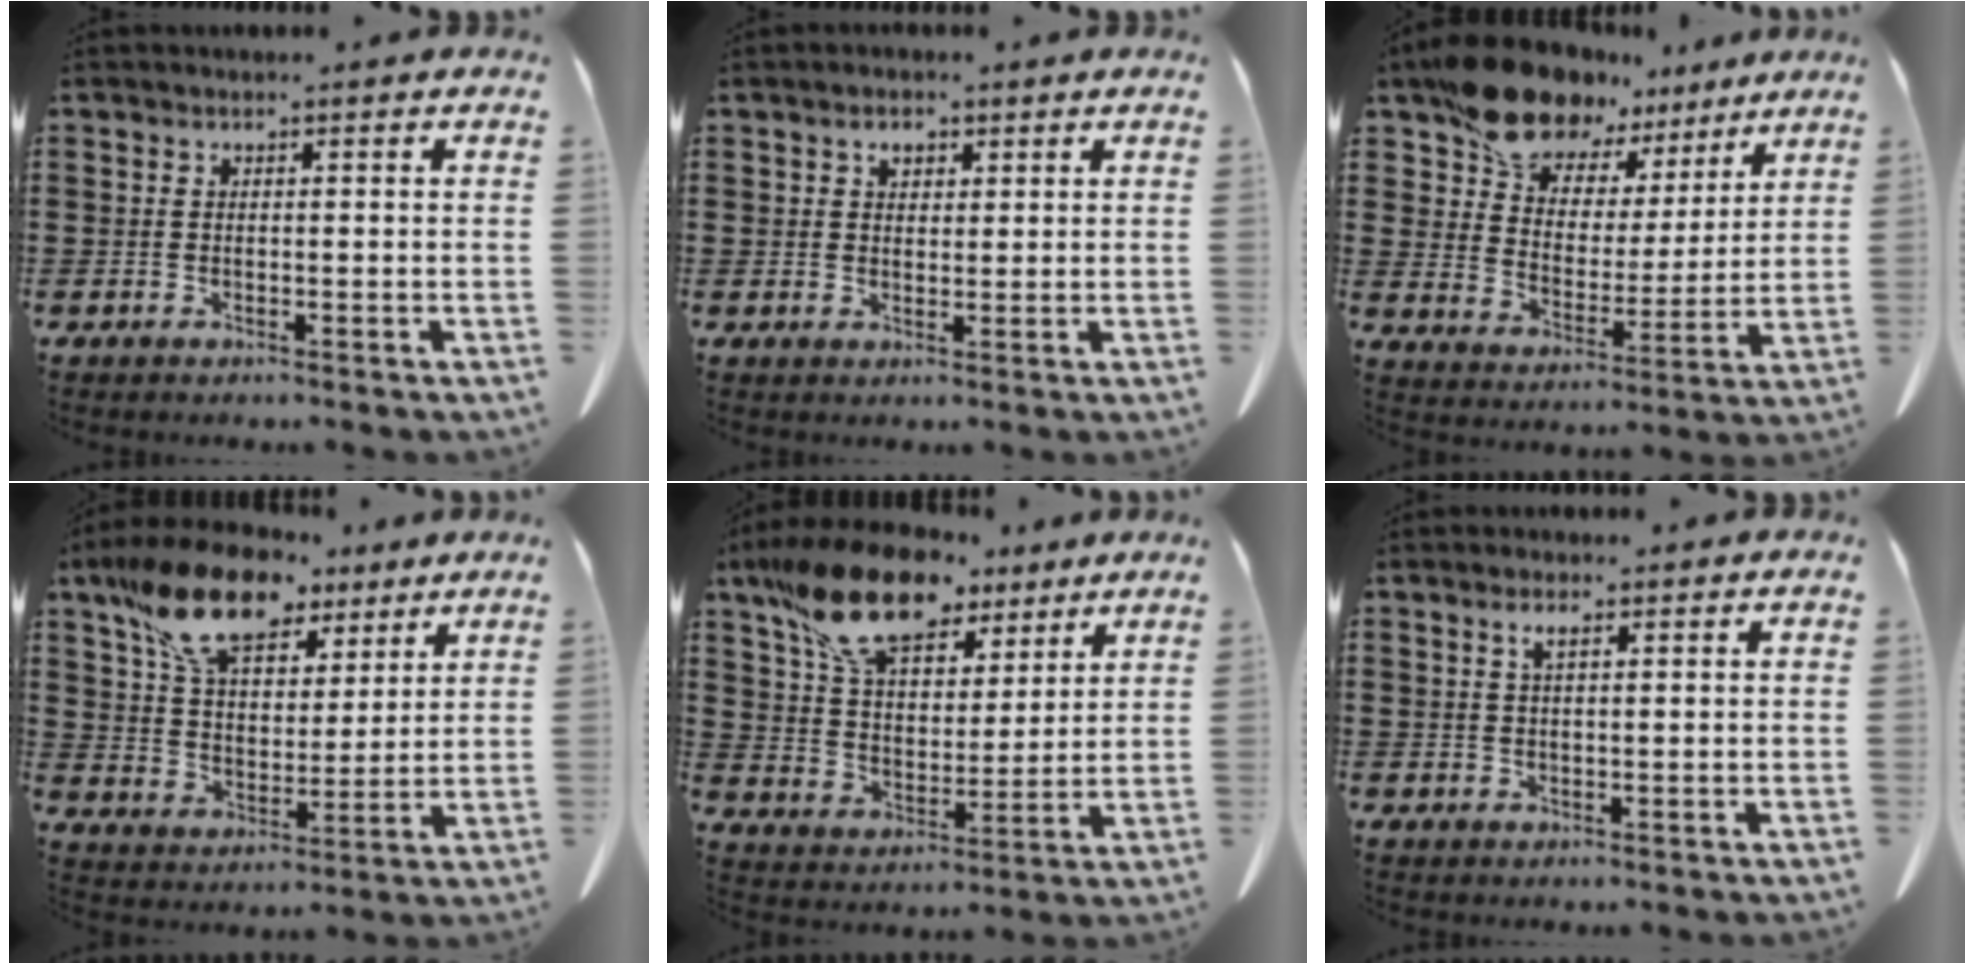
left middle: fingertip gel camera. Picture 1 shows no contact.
{"total": 2.2, "force": [1.2, 1.3, 1.2], "torque": [-0.020, 0.002, 0.020]}
{"total": 12.8, "force": [10.9, 5.8, 3.3], "torque": [-0.099, -0.063, 0.204]}
{"total": 13.4, "force": [9.5, 6.0, 7.3], "torque": [-0.157, -0.019, 0.178]}
{"total": 14.6, "force": [10.5, 6.2, 8.0], "torque": [-0.183, -0.024, 0.195]}
{"total": 1.9, "force": [1.0, 0.4, 1.5], "torque": [-0.032, 0.003, 0.015]}